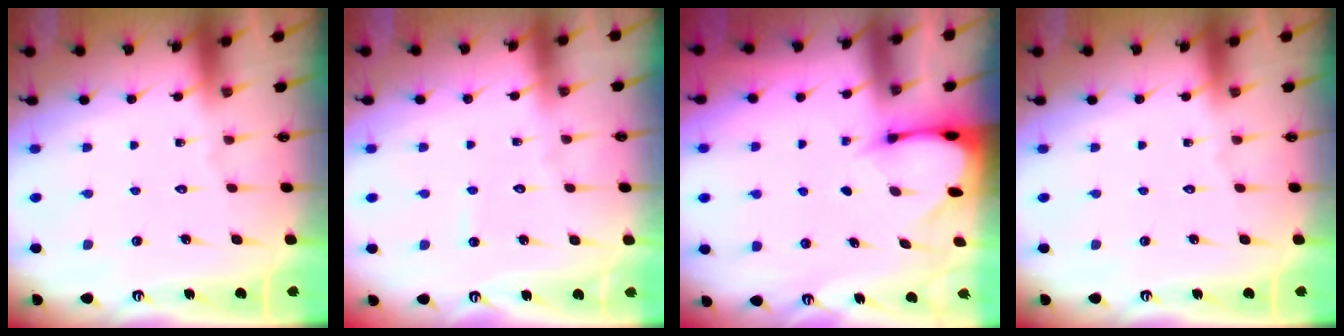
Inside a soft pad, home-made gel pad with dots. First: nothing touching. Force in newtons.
{"total": 2.8, "press": 2.8, "slide": 0.3}
{"total": 2.7, "press": 2.7, "slide": 0.3}
{"total": 0.0}